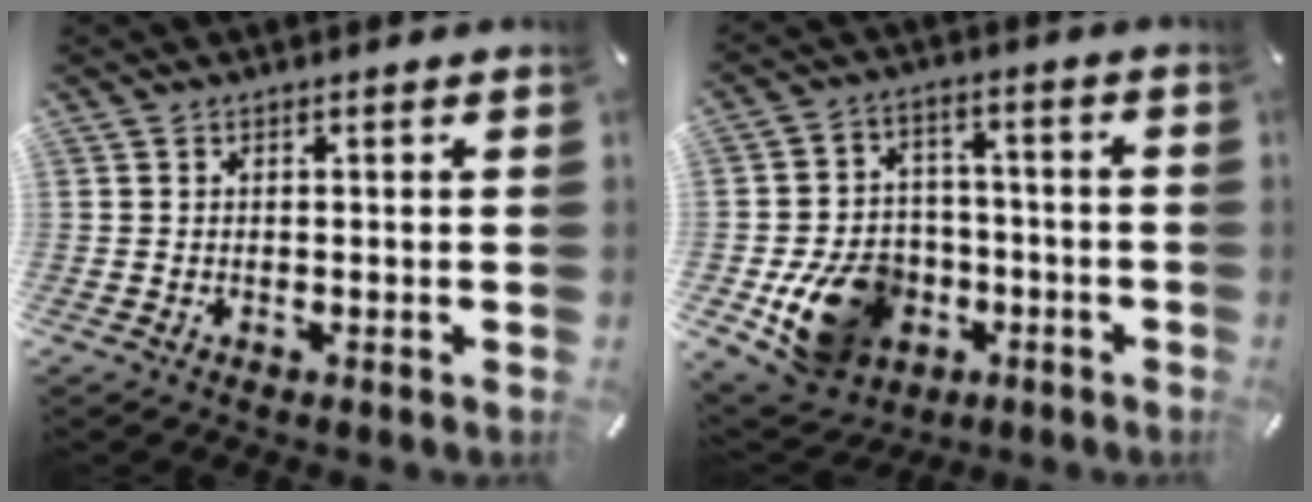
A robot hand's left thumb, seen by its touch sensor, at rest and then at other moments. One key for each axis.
{"total": 16.3, "fx": -5.8, "fy": 12.8, "fz": 8.3, "tx": -0.145, "ty": 0.036, "tz": -0.088}